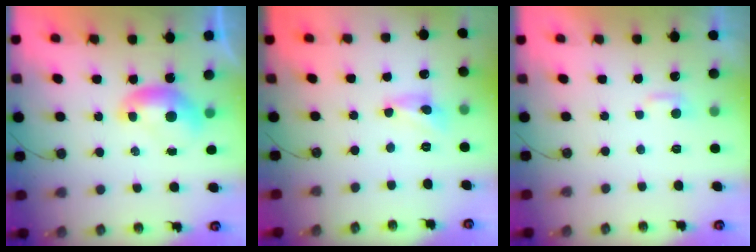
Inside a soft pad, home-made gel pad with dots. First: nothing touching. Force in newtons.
{"total": 2.2, "press": 2.2, "slide": 0.3}
{"total": 2.0, "press": 2.0, "slide": 0.4}